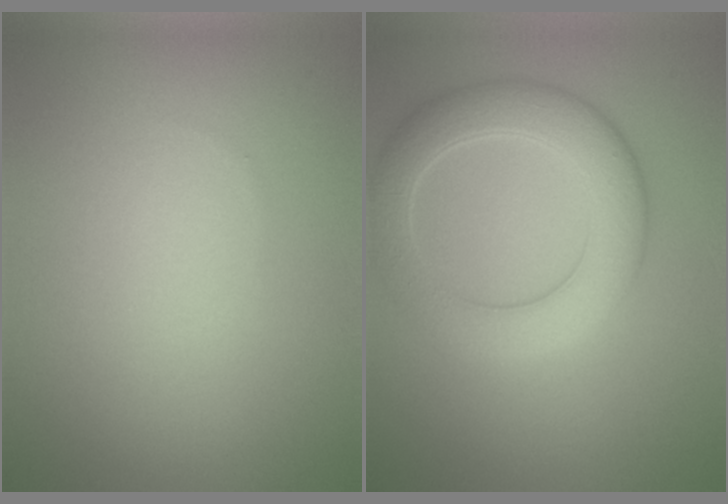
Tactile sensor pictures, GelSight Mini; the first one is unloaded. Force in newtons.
{"total": 5.8, "press": 5.7, "slide": 0.7}